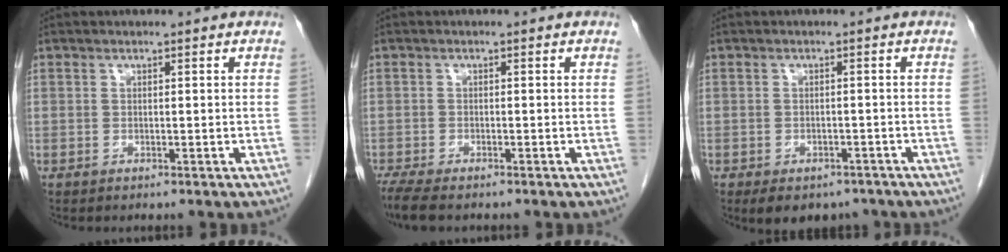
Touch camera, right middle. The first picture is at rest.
{"total": 4.9, "force": [-4.0, 1.0, 2.7], "torque": [-0.055, -0.015, -0.066]}
{"total": 8.1, "force": [-6.1, 4.4, 3.0], "torque": [-0.042, 0.002, -0.081]}